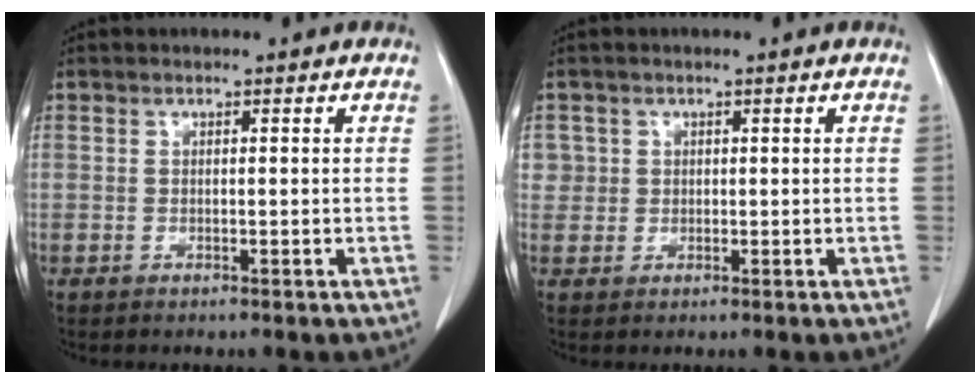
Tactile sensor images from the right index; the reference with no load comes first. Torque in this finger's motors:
{"motor_torque": [-0.08, 0.06, 0.00, 0.00]}